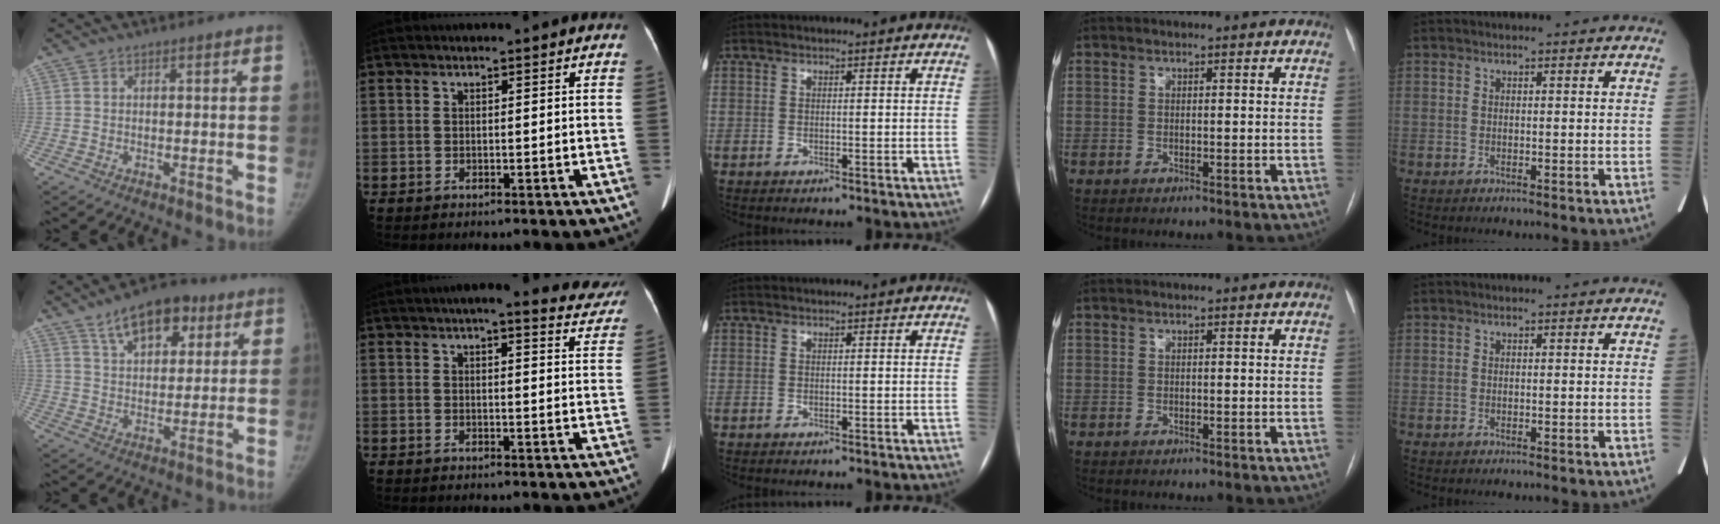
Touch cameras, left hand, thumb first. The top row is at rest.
{"thumb": {"total": 13.1, "force": [7.2, 7.2, 8.3], "torque": [-0.092, -0.021, 0.114]}, "index": {"total": 13.0, "force": [11.7, 2.5, 5.1], "torque": [-0.033, -0.004, 0.114]}}